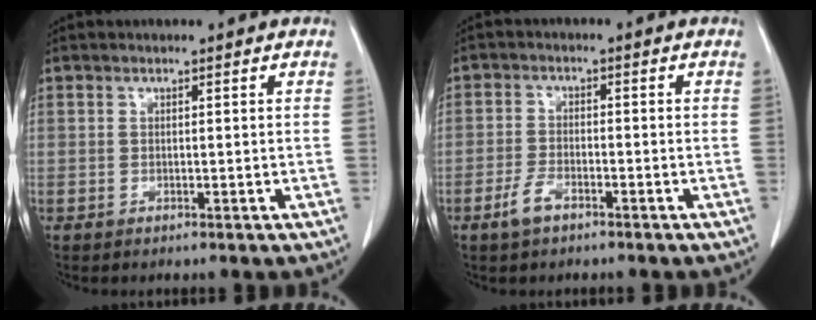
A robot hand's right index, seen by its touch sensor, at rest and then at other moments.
{"total": 3.5, "force": [-2.3, 1.4, 2.2], "torque": [-0.049, 0.002, -0.043]}